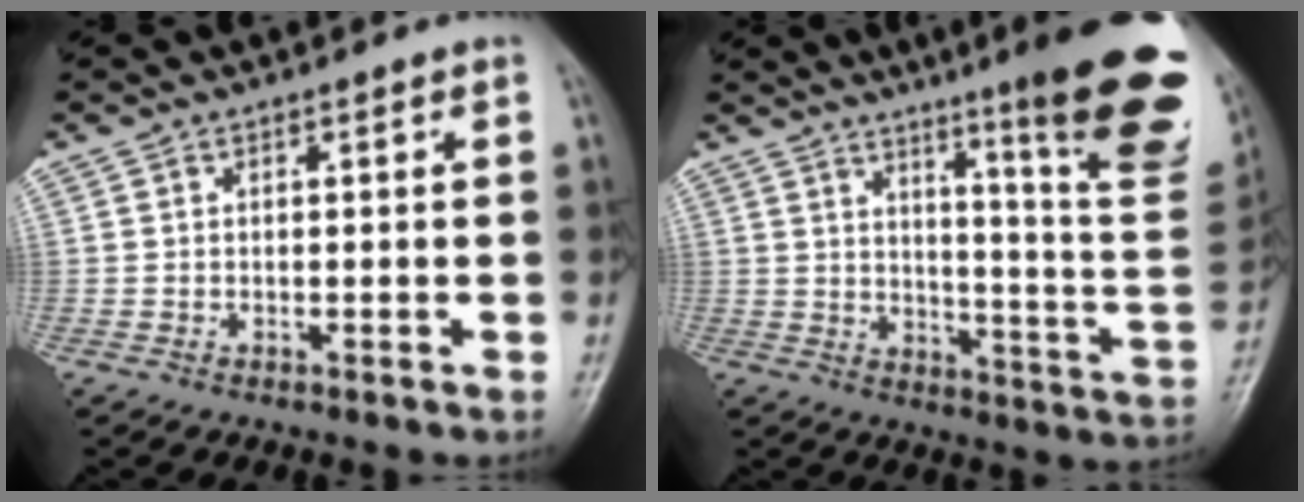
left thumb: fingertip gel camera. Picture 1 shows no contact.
{"total": 23.5, "force": [13.8, 3.0, 18.9], "torque": [-0.217, -0.076, 0.185]}